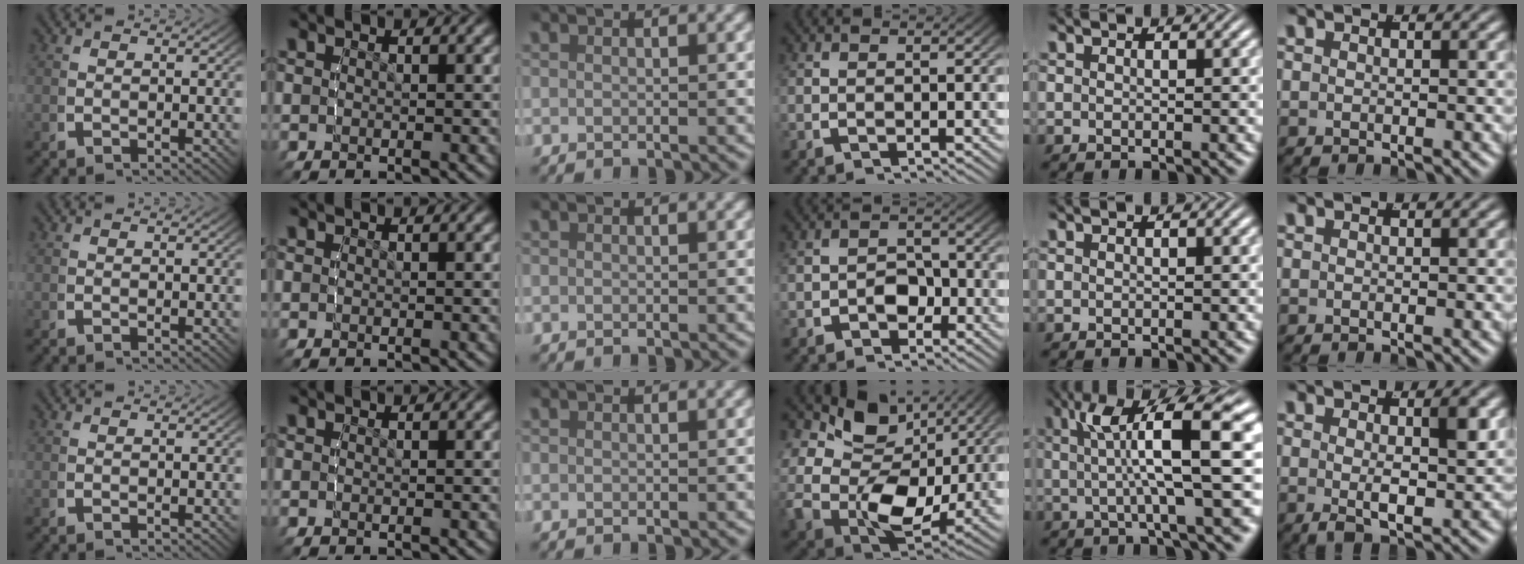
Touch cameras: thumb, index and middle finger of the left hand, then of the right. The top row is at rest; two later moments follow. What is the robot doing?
{"motion": "lift_and_place", "object": "stress ball aka squeeze ball"}